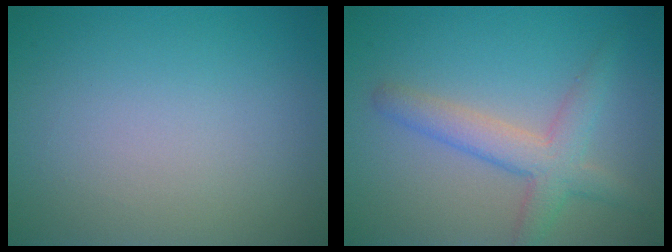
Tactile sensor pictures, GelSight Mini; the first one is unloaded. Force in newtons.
{"total": 3.9, "press": 3.9, "slide": 0.1}